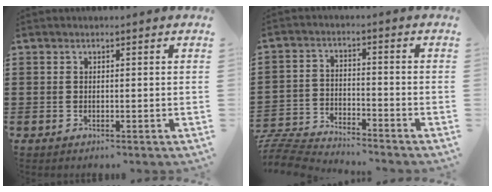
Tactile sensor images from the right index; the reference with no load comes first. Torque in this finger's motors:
{"motor_torque": [-1.55, 0.43, -0.02, 0.00]}